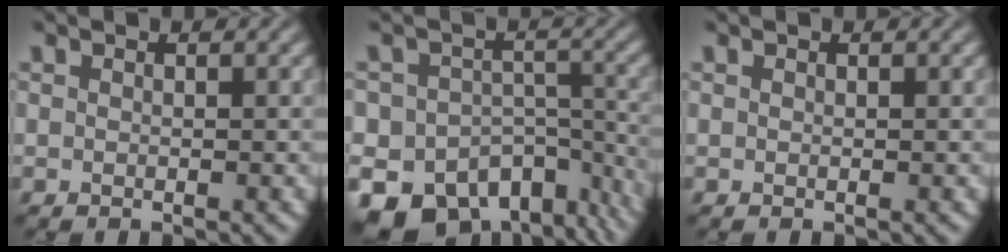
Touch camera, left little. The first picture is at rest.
{"total": 14.8, "force": [-10.1, 9.3, 5.5], "torque": [-0.091, -0.038, -0.112]}
{"total": 0.0}